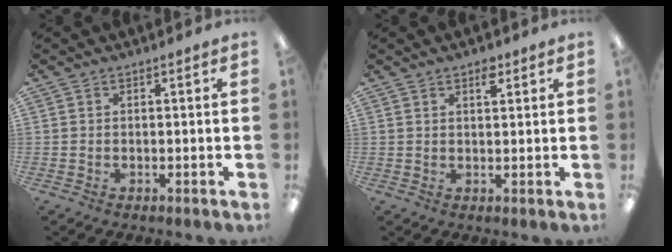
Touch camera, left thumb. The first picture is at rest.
{"total": 2.8, "force": [2.1, 1.1, 1.5], "torque": [-0.009, -0.009, 0.032]}